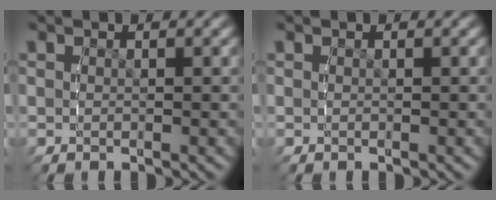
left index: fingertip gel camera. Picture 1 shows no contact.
{"total": 0.0}